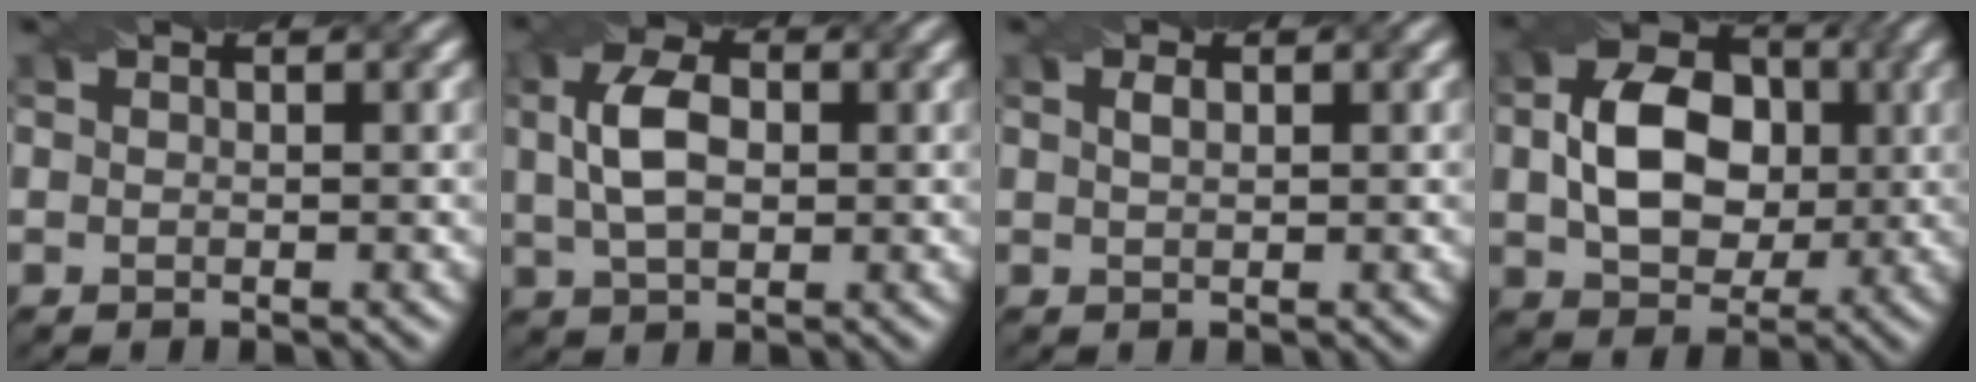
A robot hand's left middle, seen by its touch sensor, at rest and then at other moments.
{"total": 5.2, "force": [0.7, 3.2, 4.0], "torque": [-0.087, 0.008, 0.010]}
{"total": 0.9, "force": [0.4, 0.4, 0.7], "torque": [-0.015, 0.002, 0.009]}
{"total": 8.4, "force": [0.6, 6.1, 5.7], "torque": [-0.116, 0.004, 0.011]}